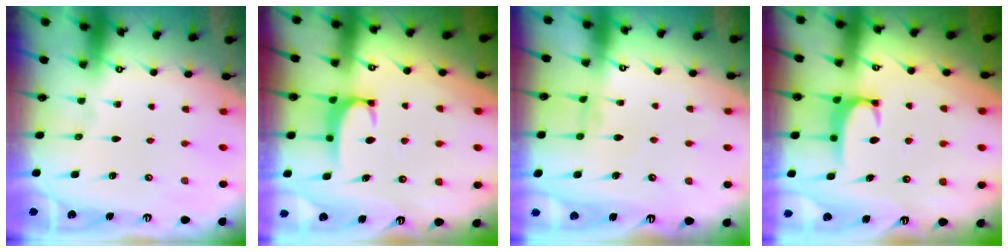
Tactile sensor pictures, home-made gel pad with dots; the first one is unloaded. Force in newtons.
{"total": 1.9, "press": 1.9, "slide": 0.5}
{"total": 0.6, "press": 0.5, "slide": 0.4}
{"total": 1.9, "press": 1.9, "slide": 0.6}